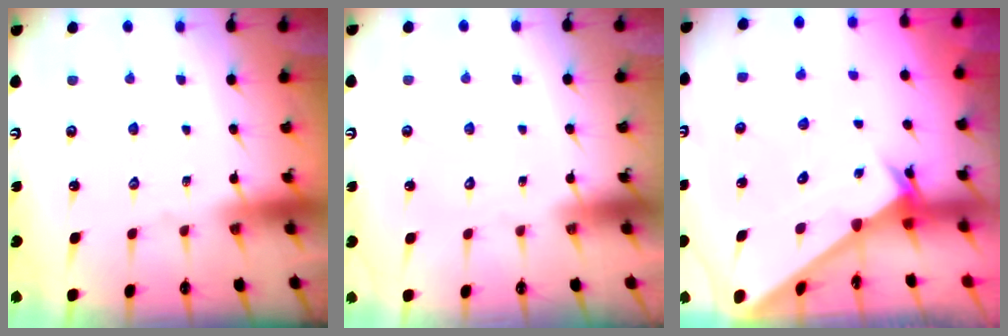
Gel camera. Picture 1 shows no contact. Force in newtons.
{"total": 1.7, "press": 1.6, "slide": 0.1}
{"total": 2.9, "press": 2.9, "slide": 0.1}